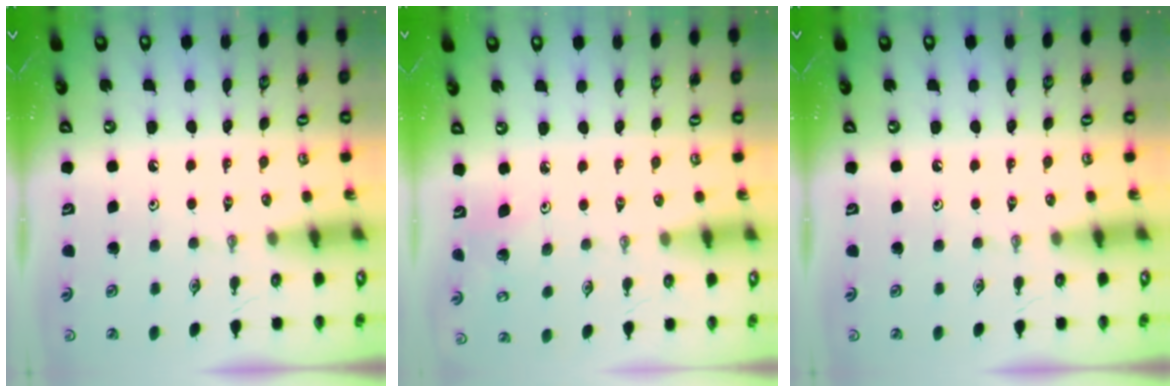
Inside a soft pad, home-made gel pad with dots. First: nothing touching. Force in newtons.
{"total": 5.2, "press": 5.1, "slide": 0.9}
{"total": 0.0}